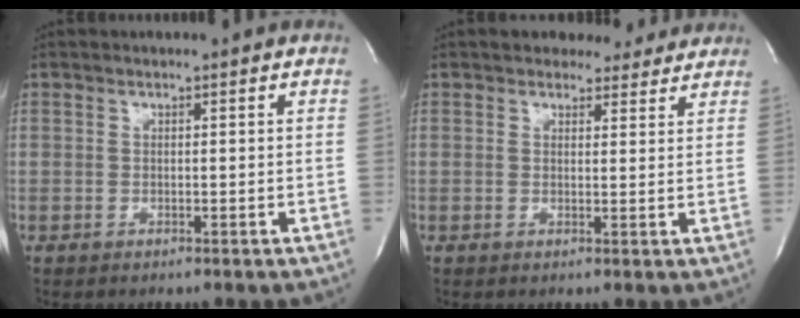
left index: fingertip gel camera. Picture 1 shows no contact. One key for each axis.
{"total": 4.4, "fx": 3.9, "fy": 1.9, "fz": 0.3, "tx": 0.004, "ty": -0.001, "tz": 0.038}